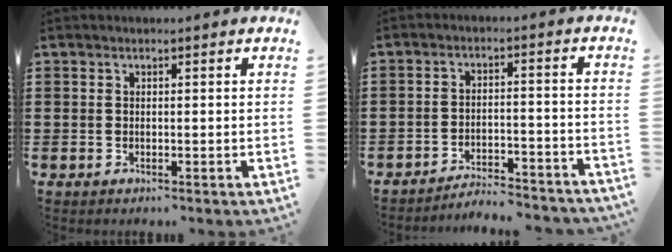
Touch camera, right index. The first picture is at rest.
{"total": 4.4, "force": [-4.3, 0.1, 0.8], "torque": [-0.019, 0.001, -0.088]}